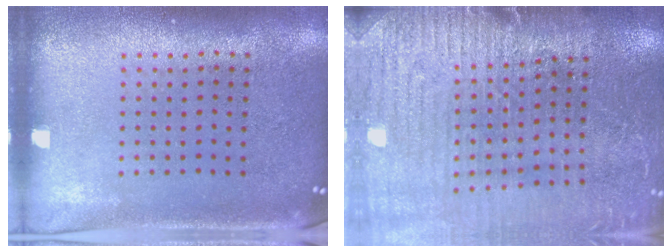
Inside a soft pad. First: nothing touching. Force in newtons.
{"total": 3.0, "press": 3.0, "slide": 0.4}